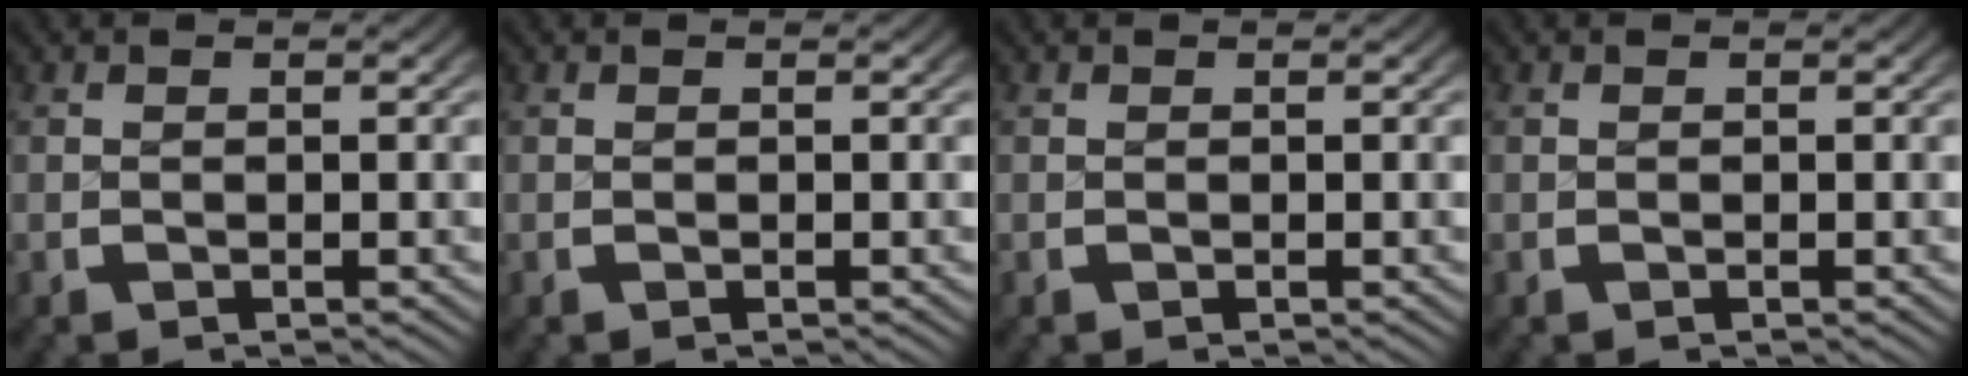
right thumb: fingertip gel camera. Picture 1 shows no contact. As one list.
[{"total": 0.0}, {"total": 0.0}, {"total": 0.0}]